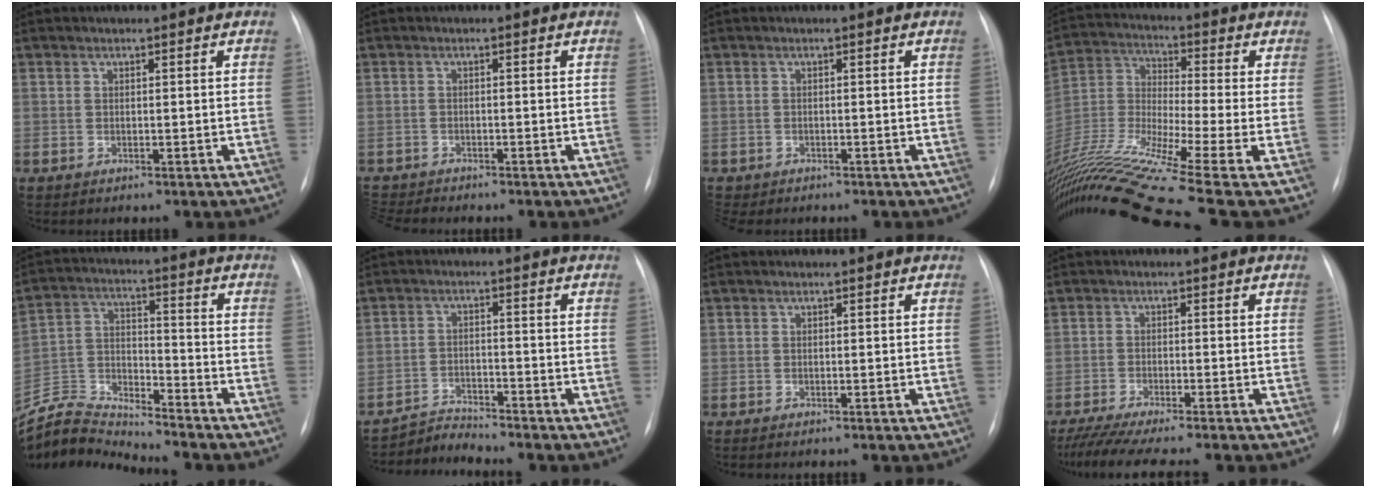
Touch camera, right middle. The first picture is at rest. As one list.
[{"total": 2.8, "force": [-2.7, -0.3, -0.4], "torque": [0.008, -0.016, -0.050]}, {"total": 2.9, "force": [-2.4, 1.5, 0.7], "torque": [-0.010, -0.002, -0.033]}, {"total": 19.5, "force": [-13.7, -1.1, 13.9], "torque": [-0.298, -0.023, -0.258]}, {"total": 10.8, "force": [-10.7, -1.1, -0.5], "torque": [0.003, 0.032, -0.207]}, {"total": 3.8, "force": [-3.5, -0.8, -1.2], "torque": [0.024, -0.014, -0.062]}, {"total": 0.6, "force": [-0.5, 0.0, 0.3], "torque": [-0.004, -0.002, -0.006]}, {"total": 9.2, "force": [-7.9, -0.4, 4.7], "torque": [-0.062, -0.024, -0.126]}]